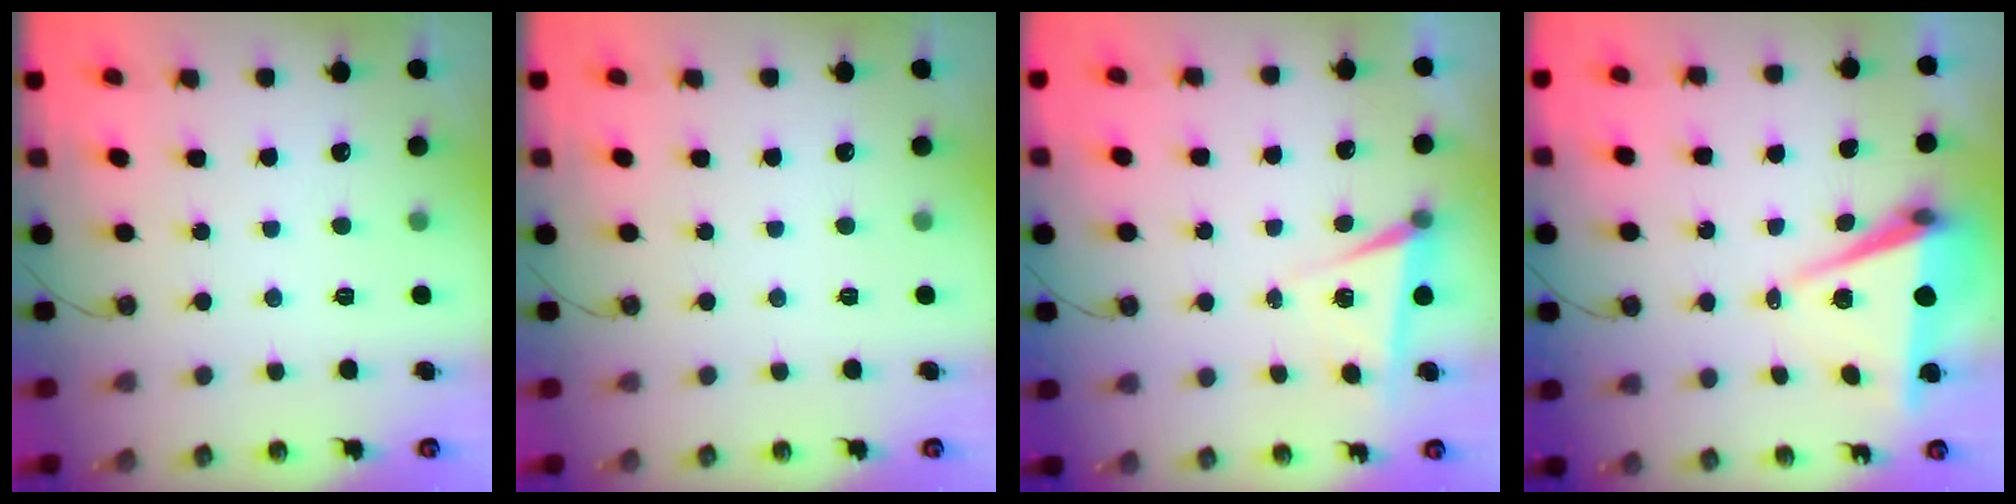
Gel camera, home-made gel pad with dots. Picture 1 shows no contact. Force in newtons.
{"total": 0.0}
{"total": 4.5, "press": 4.0, "slide": 2.1}
{"total": 6.8, "press": 5.4, "slide": 4.1}